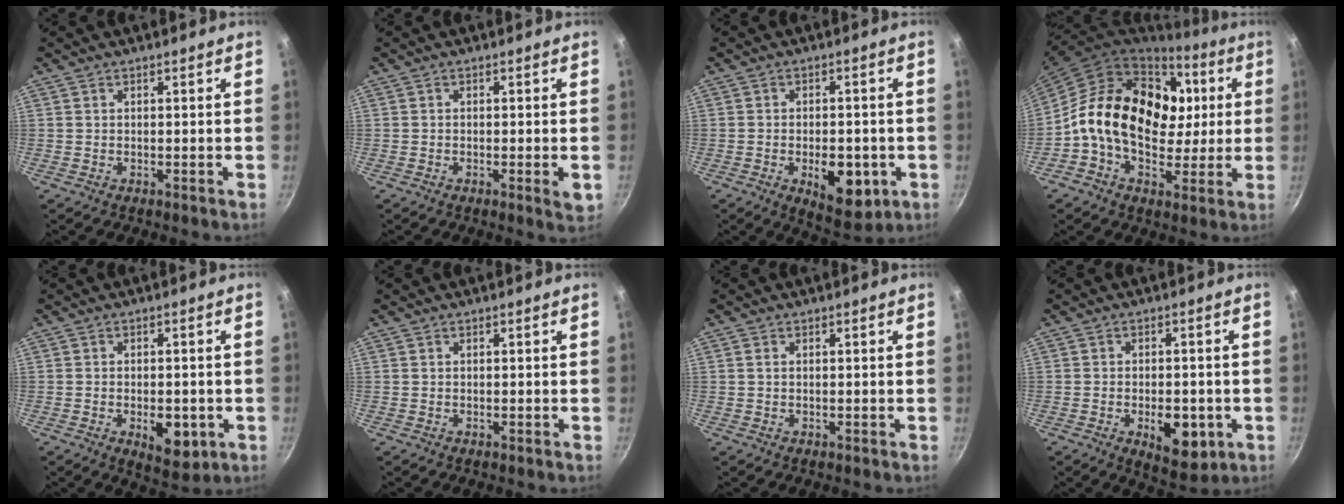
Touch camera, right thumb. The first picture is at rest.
{"total": 2.6, "force": [-0.7, 0.6, 2.5], "torque": [-0.040, -0.006, -0.012]}
{"total": 10.6, "force": [-3.1, 5.7, 8.3], "torque": [-0.081, 0.001, -0.032]}
{"total": 24.3, "force": [2.9, 17.0, 17.1], "torque": [-0.266, 0.021, 0.040]}
{"total": 7.5, "force": [-2.1, 4.1, 5.9], "torque": [-0.058, 0.001, -0.021]}
{"total": 0.0}
{"total": 0.7, "force": [0.2, 0.4, 0.5], "torque": [-0.009, 0.001, 0.003]}
{"total": 9.3, "force": [-2.8, 5.0, 7.3], "torque": [-0.072, 0.001, -0.028]}